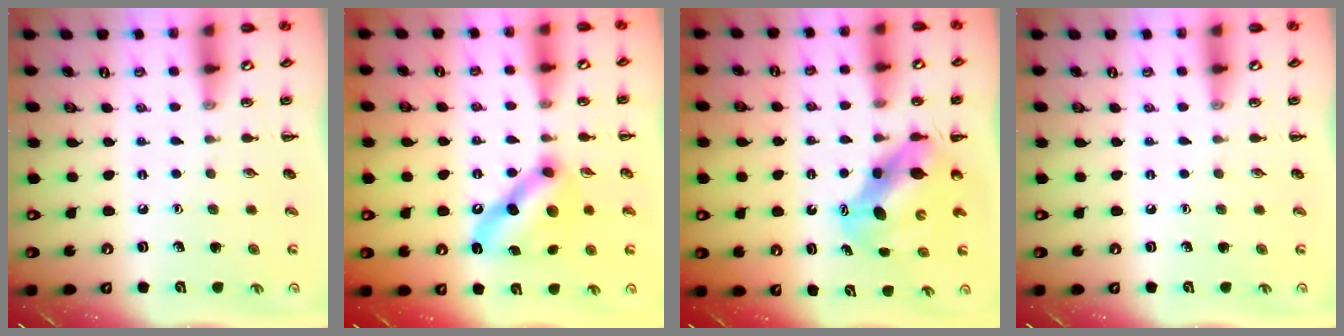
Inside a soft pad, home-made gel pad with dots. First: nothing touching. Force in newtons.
{"total": 12.6, "press": 12.5, "slide": 1.3}
{"total": 6.4, "press": 6.2, "slide": 1.6}
{"total": 0.0}